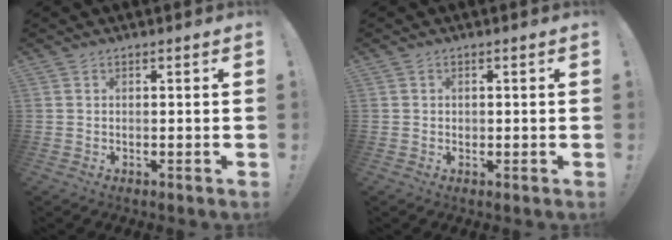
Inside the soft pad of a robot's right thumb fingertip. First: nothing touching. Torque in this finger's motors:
{"motor_torque": [-0.18, -0.14, 0.09, -0.14, 0.00]}